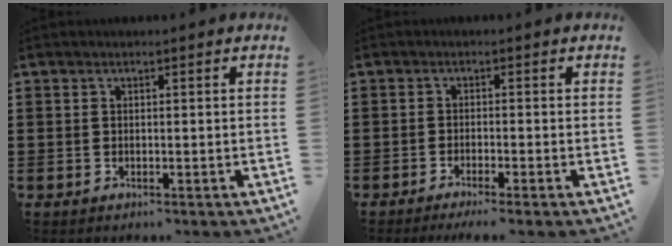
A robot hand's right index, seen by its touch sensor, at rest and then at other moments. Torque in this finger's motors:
{"motor_torque": [1.08, 1.05, 0.26, 0.07]}